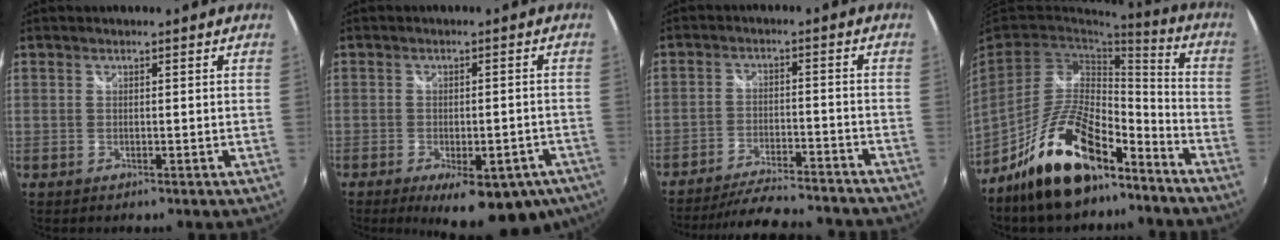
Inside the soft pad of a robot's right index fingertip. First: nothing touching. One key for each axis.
{"total": 15.8, "fx": -10.4, "fy": 5.9, "fz": 10.3, "tx": -0.155, "ty": -0.026, "tz": -0.126}
{"total": 19.3, "fx": -17.5, "fy": 3.6, "fz": 7.3, "tx": -0.150, "ty": -0.008, "tz": -0.238}
{"total": 19.4, "fx": -13.2, "fy": 7.5, "fz": 12.1, "tx": -0.230, "ty": 0.005, "tz": -0.223}